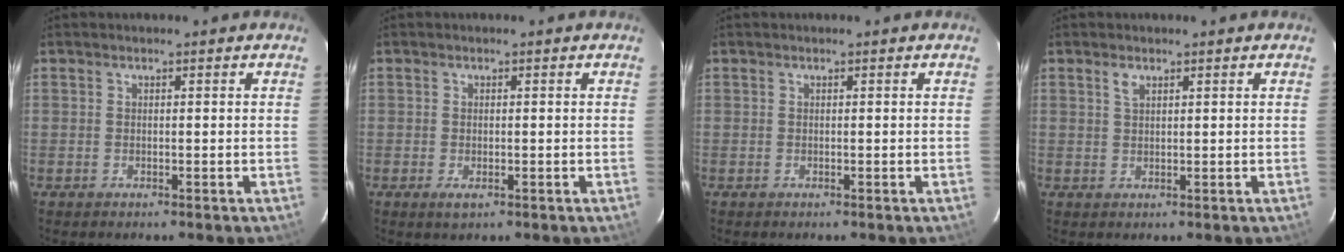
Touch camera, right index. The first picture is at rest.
{"total": 1.7, "force": [-0.6, 0.8, 1.4], "torque": [-0.025, -0.003, -0.007]}
{"total": 0.0}
{"total": 1.6, "force": [1.0, 0.7, 1.0], "torque": [-0.019, 0.003, 0.018]}